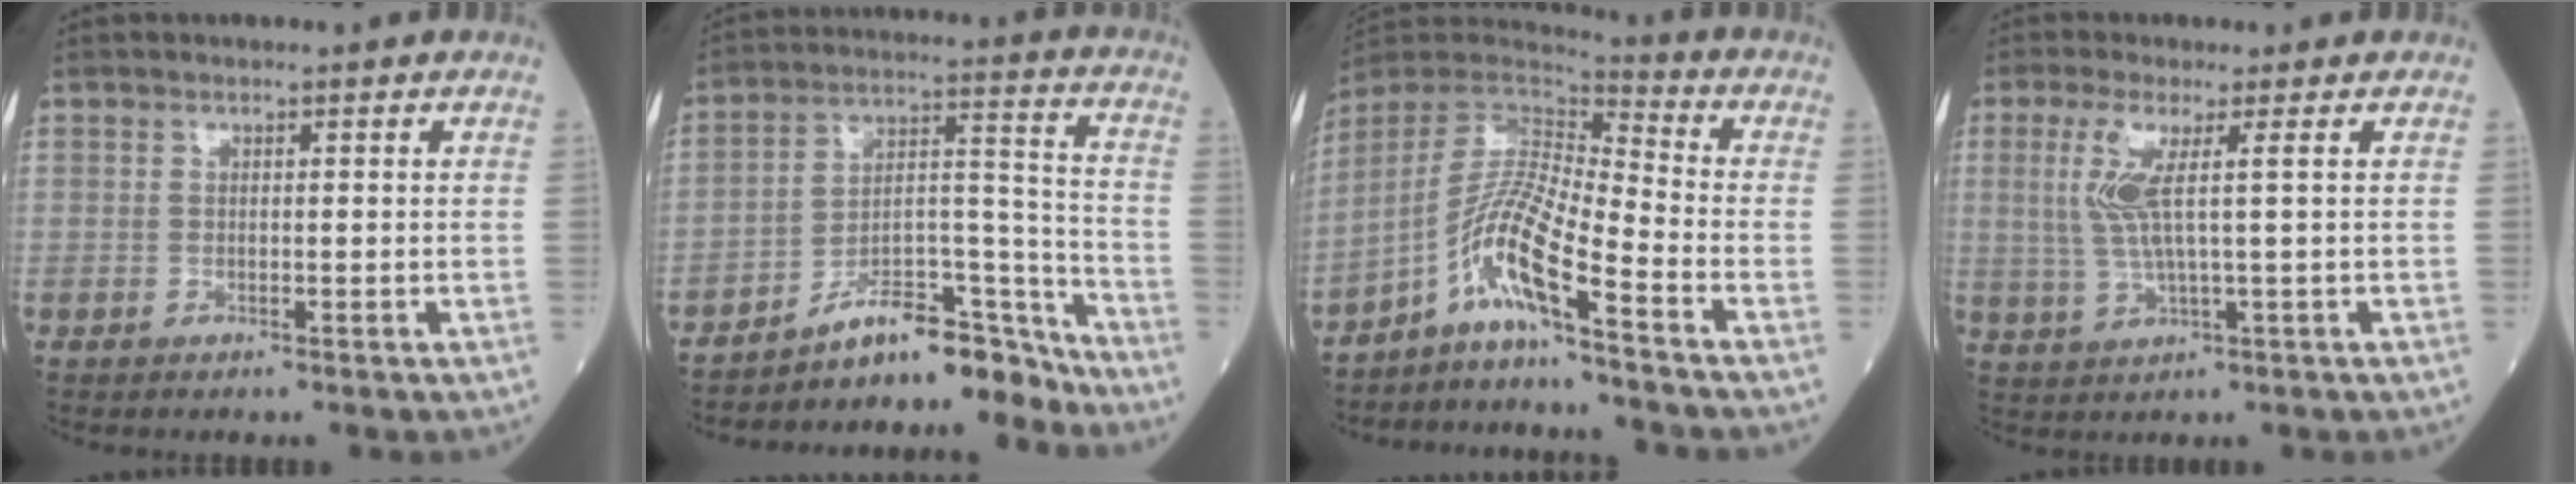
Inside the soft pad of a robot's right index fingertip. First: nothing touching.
{"total": 12.3, "force": [-11.5, 2.5, 3.7], "torque": [-0.038, 0.060, -0.193]}
{"total": 10.4, "force": [-6.5, 0.2, 8.2], "torque": [-0.166, 0.005, -0.128]}
{"total": 5.5, "force": [1.4, -0.1, 5.3], "torque": [-0.126, -0.001, 0.032]}